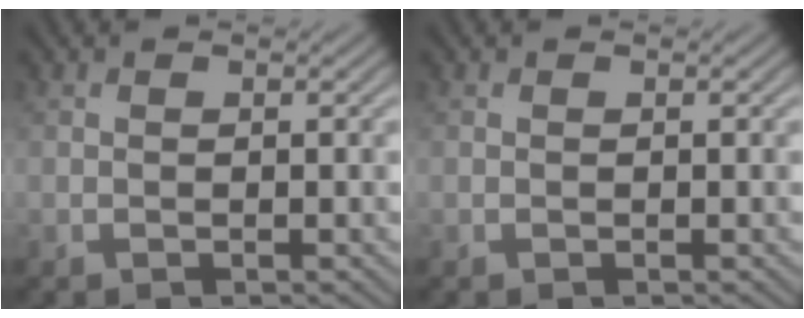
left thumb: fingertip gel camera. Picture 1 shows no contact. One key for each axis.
{"total": 0.0}